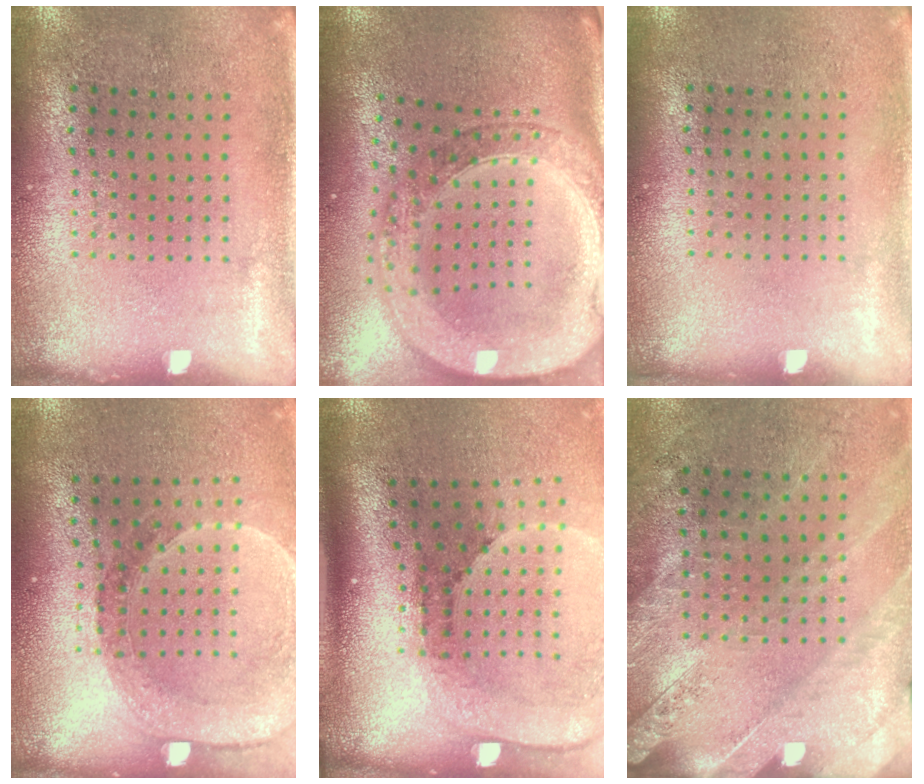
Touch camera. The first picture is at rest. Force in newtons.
{"total": 3.5, "press": 2.8, "slide": 2.1}
{"total": 0.0}
{"total": 1.4, "press": 1.4, "slide": 0.1}
{"total": 2.6, "press": 1.7, "slide": 1.9}
{"total": 2.5, "press": 2.3, "slide": 1.0}